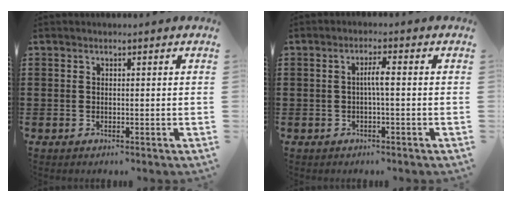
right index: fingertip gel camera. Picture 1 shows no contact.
{"total": 2.5, "force": [-0.3, 0.1, 2.5], "torque": [-0.047, 0.000, -0.008]}